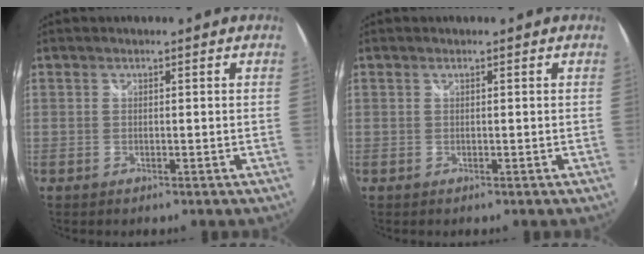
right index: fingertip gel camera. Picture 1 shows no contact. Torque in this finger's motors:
{"motor_torque": [0.14, 0.02, 0.05, 0.02]}